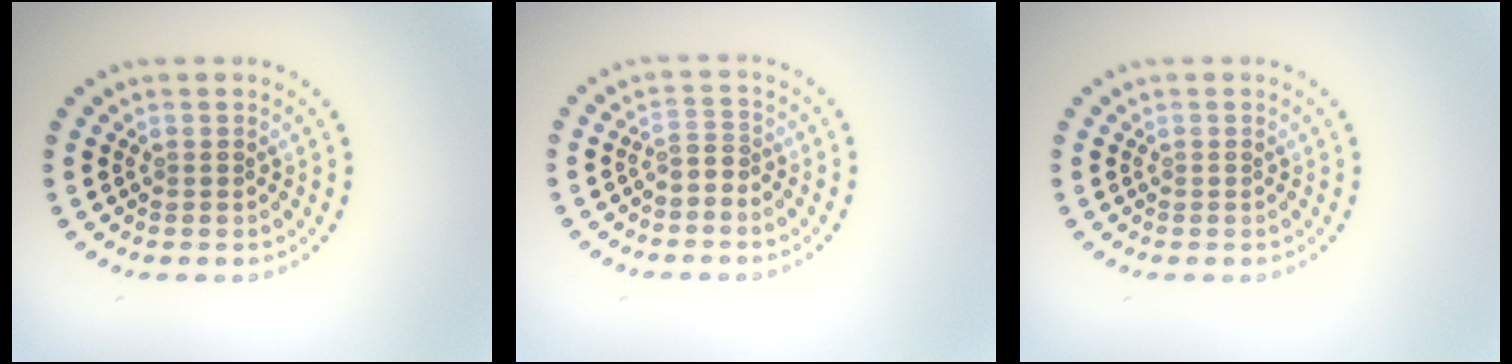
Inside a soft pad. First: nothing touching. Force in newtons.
{"total": 1.6, "press": 1.3, "slide": 1.0}
{"total": 0.0}